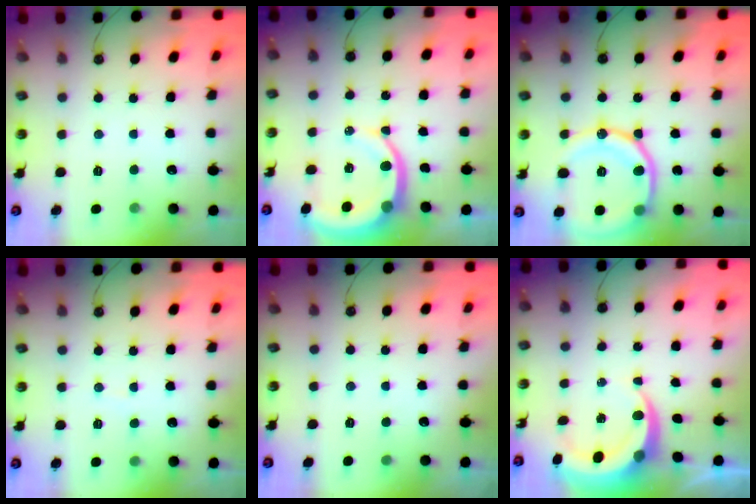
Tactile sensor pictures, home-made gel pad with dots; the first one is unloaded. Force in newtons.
{"total": 10.0, "press": 9.9, "slide": 1.2}
{"total": 19.0, "press": 18.9, "slide": 2.0}
{"total": 2.8, "press": 2.8, "slide": 0.2}
{"total": 1.1, "press": 0.6, "slide": 0.9}
{"total": 7.3, "press": 7.3, "slide": 0.9}